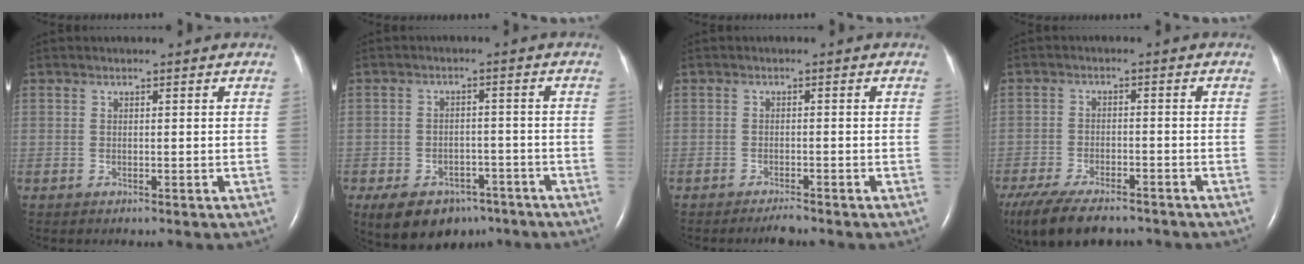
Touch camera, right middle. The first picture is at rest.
{"total": 10.9, "force": [-7.1, 6.8, 4.6], "torque": [-0.084, 0.010, -0.102]}
{"total": 1.7, "force": [-1.6, 0.0, 0.6], "torque": [-0.017, -0.006, -0.025]}
{"total": 13.7, "force": [-10.7, 4.6, 7.1], "torque": [-0.156, -0.021, -0.166]}